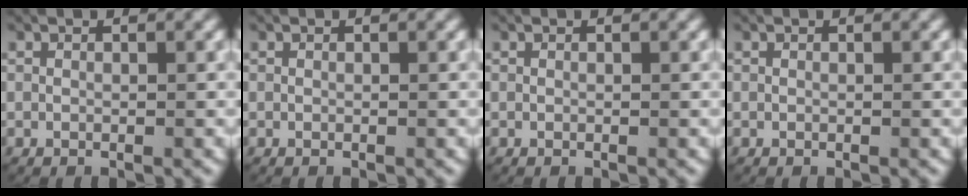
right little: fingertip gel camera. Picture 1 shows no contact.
{"total": 0.0}
{"total": 0.0}
{"total": 0.0}